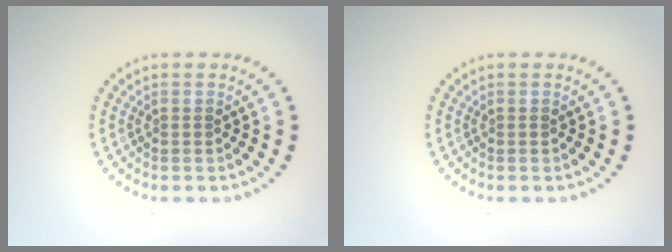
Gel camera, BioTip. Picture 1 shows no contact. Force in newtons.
{"total": 0.0}